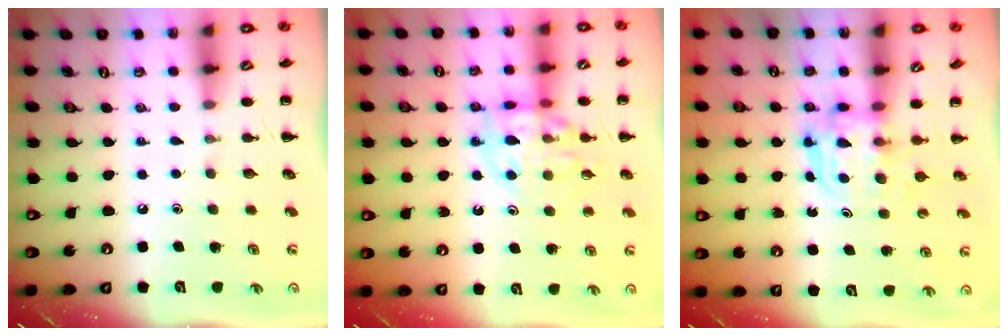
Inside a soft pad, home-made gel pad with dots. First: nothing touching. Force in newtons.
{"total": 12.1, "press": 12.0, "slide": 2.1}
{"total": 3.8, "press": 3.8, "slide": 0.2}